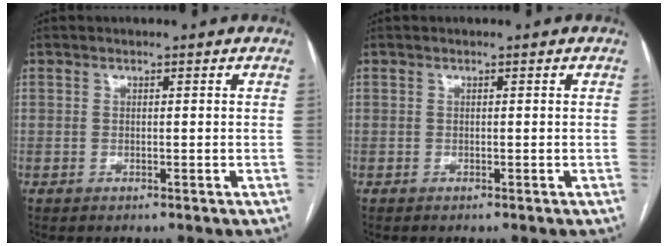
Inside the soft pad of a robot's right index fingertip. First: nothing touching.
{"total": 0.0}